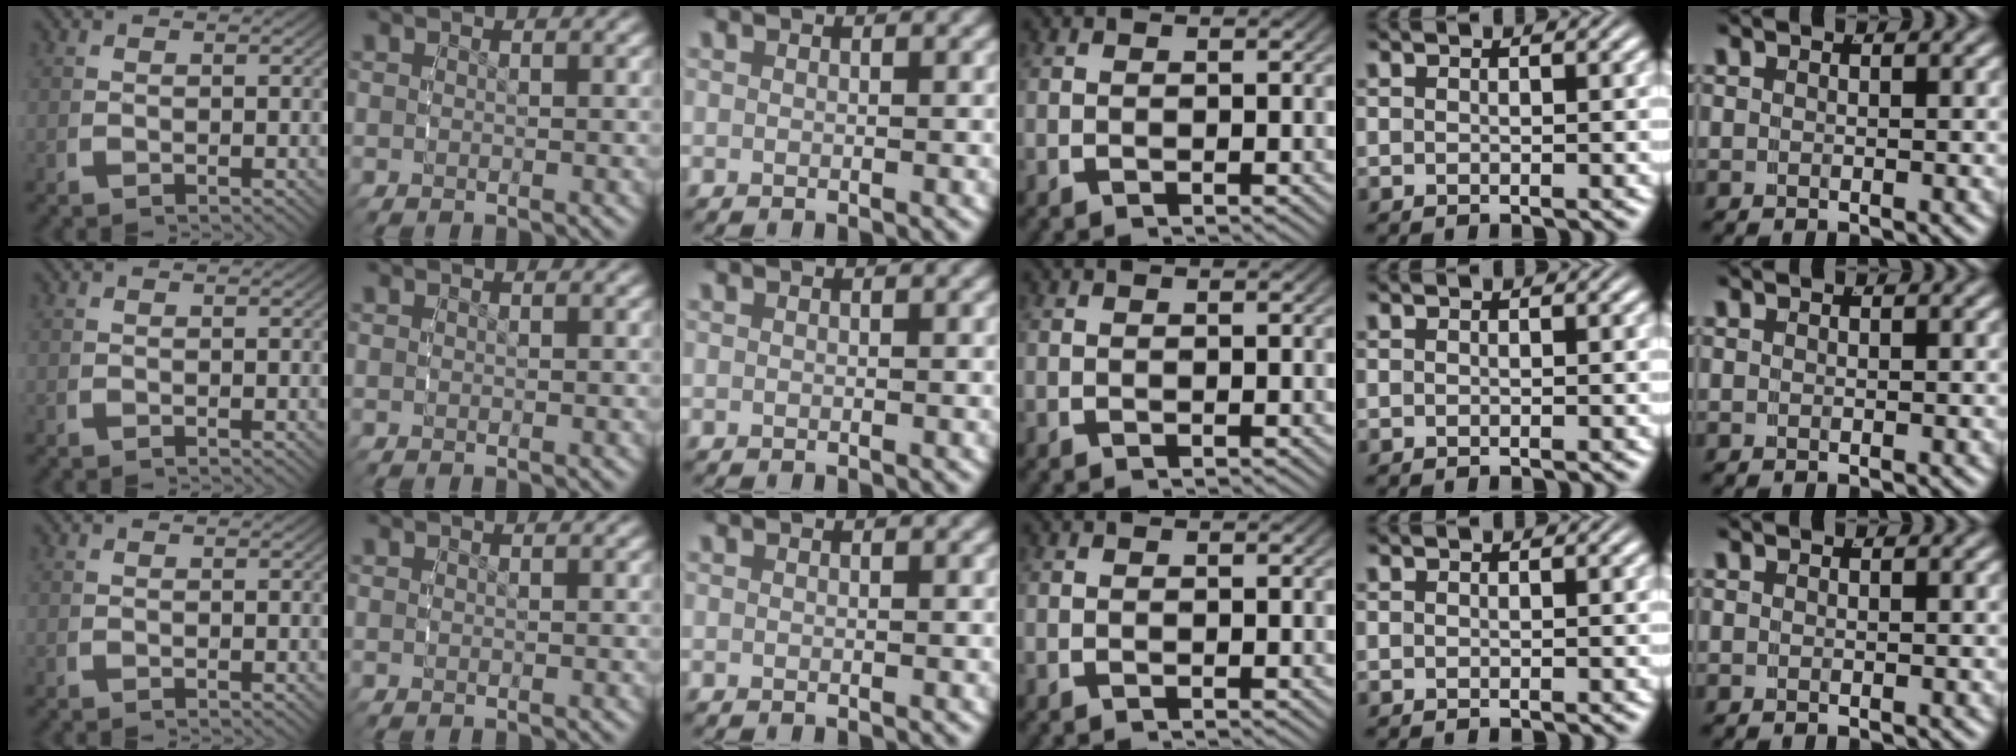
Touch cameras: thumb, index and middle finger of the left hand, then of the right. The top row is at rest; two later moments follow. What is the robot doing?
{"motion": "reach", "object": "jewelry box"}